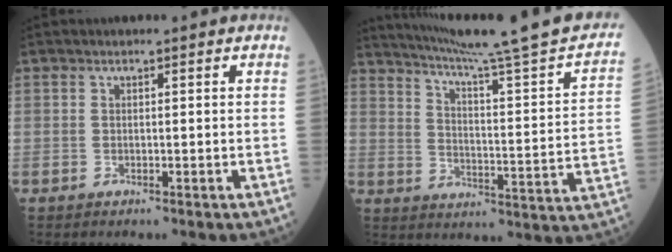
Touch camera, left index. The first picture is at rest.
{"total": 23.9, "force": [20.7, -1.8, 11.8], "torque": [-0.183, -0.065, 0.273]}